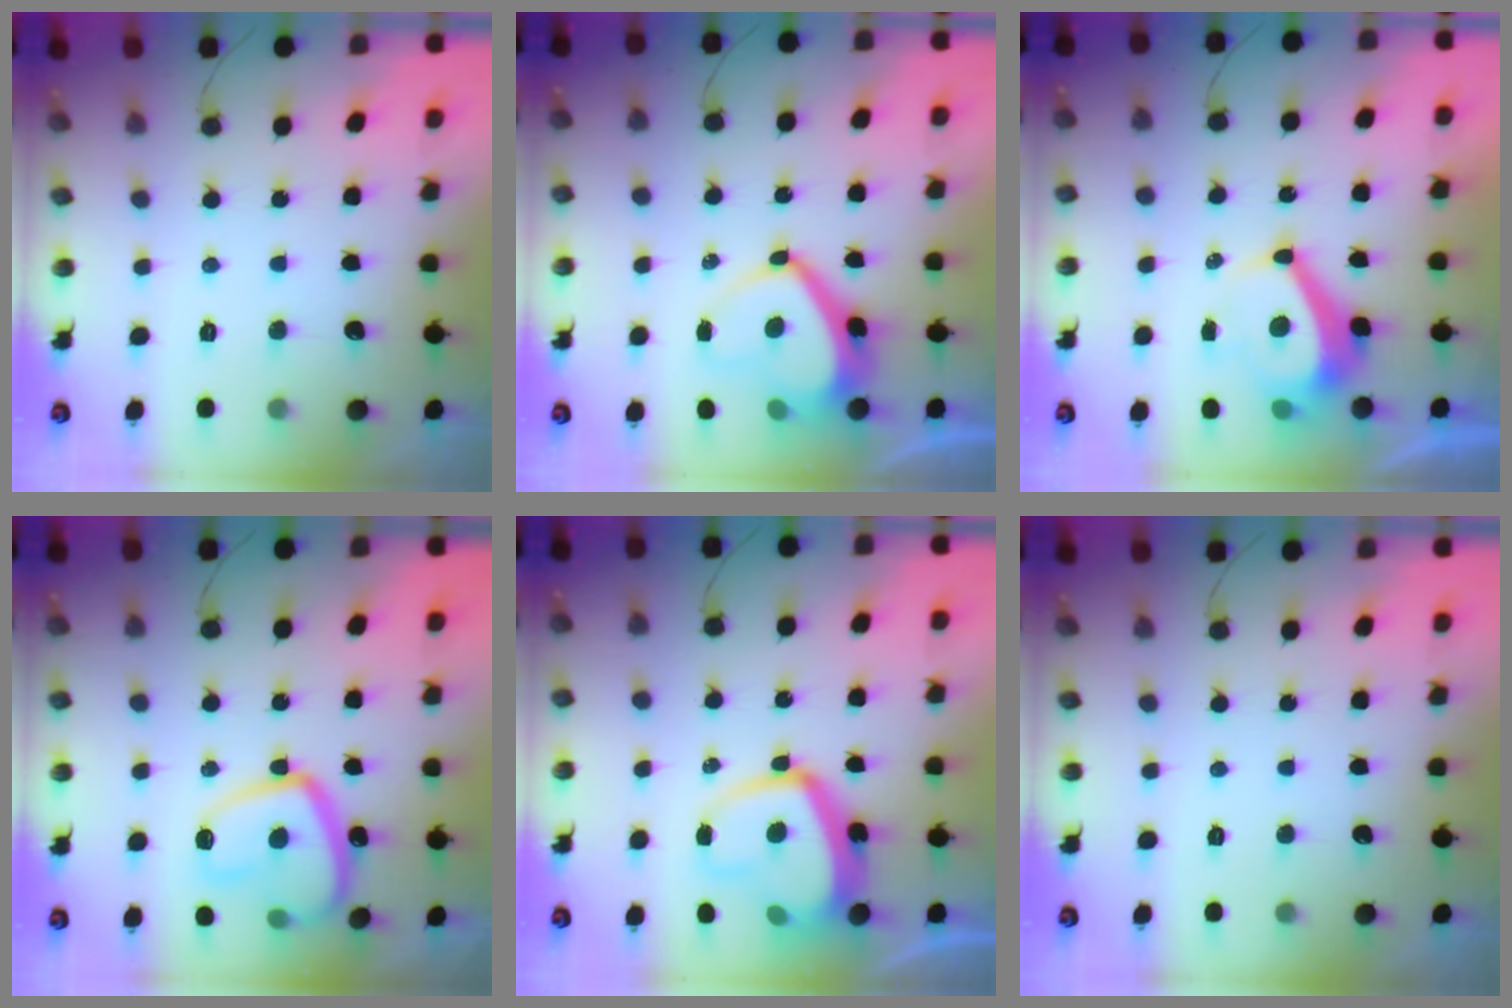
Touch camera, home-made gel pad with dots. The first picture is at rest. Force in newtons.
{"total": 9.3, "press": 9.3, "slide": 1.0}
{"total": 7.8, "press": 7.8, "slide": 0.5}
{"total": 16.9, "press": 16.8, "slide": 1.8}
{"total": 14.2, "press": 14.1, "slide": 1.4}
{"total": 0.0}